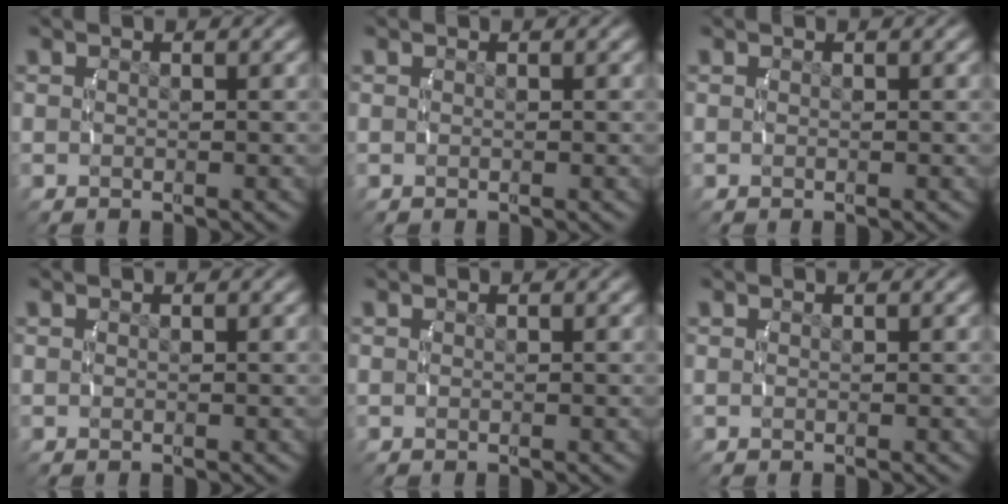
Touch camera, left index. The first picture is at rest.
{"total": 0.0}
{"total": 0.0}
{"total": 0.0}
{"total": 0.0}
{"total": 0.0}